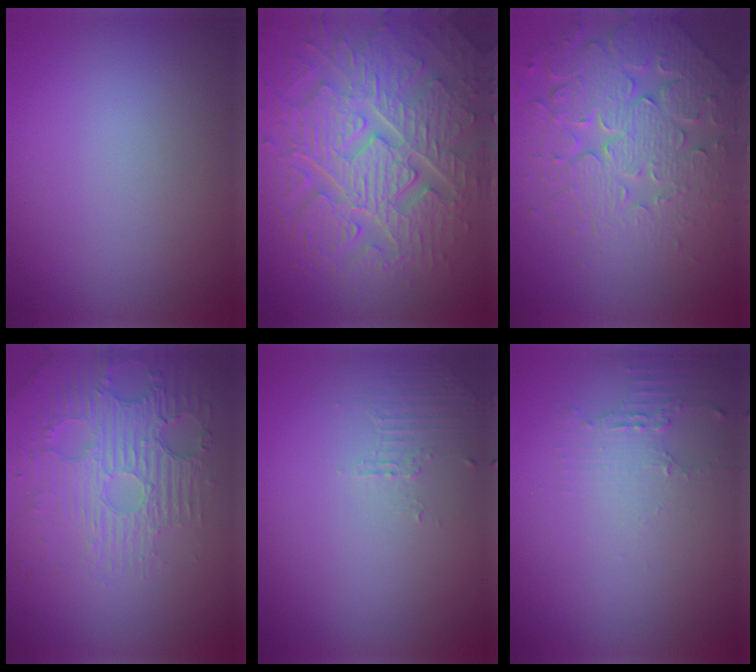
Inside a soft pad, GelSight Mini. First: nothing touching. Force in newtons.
{"total": 10.5, "press": 7.0, "slide": 7.8}
{"total": 7.9, "press": 5.6, "slide": 5.5}
{"total": 5.9, "press": 3.8, "slide": 4.5}
{"total": 1.1, "press": 0.2, "slide": 1.0}
{"total": 2.0, "press": 1.4, "slide": 1.4}